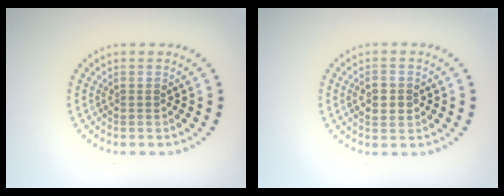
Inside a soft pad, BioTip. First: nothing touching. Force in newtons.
{"total": 2.0, "press": 2.0, "slide": 0.2}